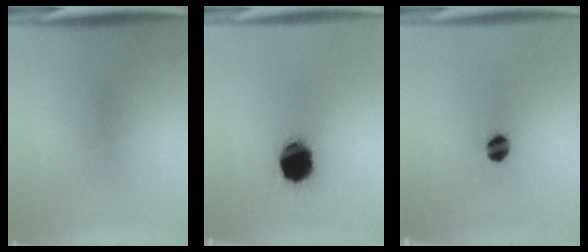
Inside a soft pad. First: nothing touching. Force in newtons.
{"total": 14.9}
{"total": 5.0}